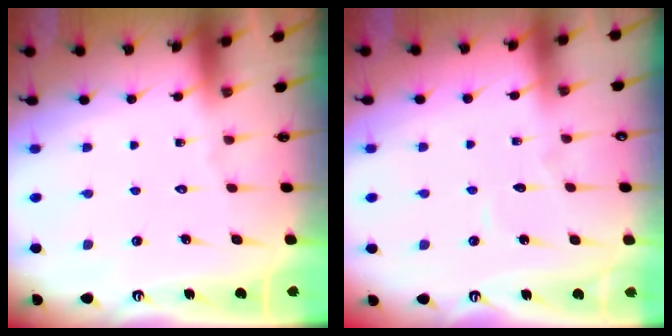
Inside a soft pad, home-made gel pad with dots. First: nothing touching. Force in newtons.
{"total": 3.4, "press": 3.4, "slide": 0.1}